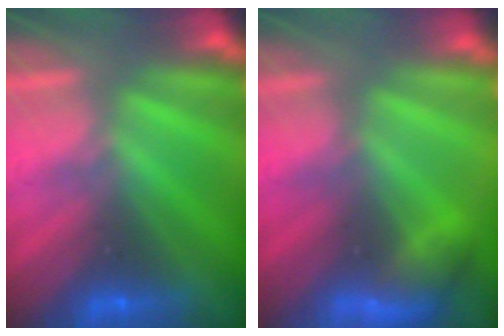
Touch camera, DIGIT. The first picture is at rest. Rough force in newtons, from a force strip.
{"total": 3.1}